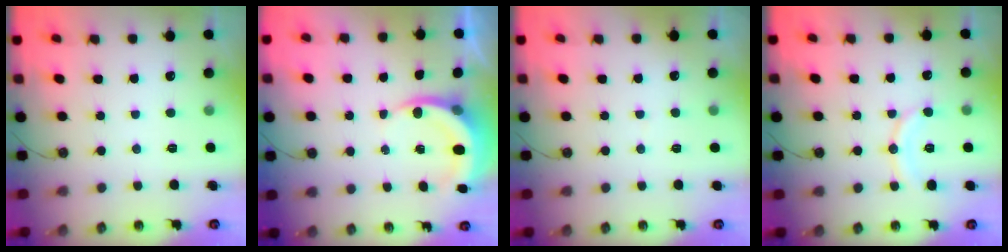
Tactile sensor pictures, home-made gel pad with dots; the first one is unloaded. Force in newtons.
{"total": 5.3, "press": 5.3, "slide": 0.6}
{"total": 3.4, "press": 3.3, "slide": 0.4}
{"total": 8.9, "press": 8.9, "slide": 1.0}